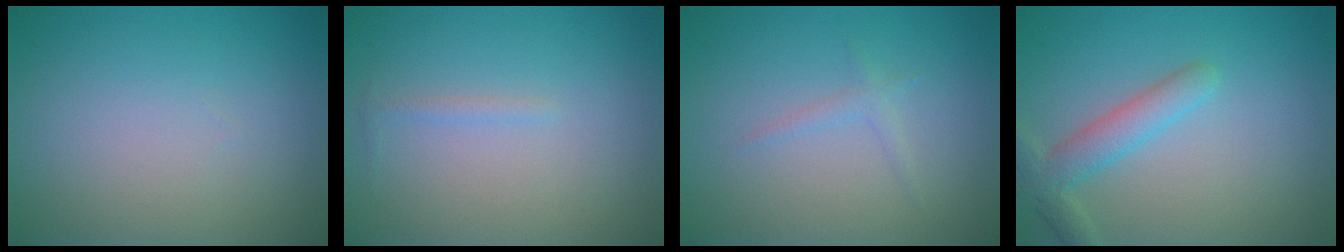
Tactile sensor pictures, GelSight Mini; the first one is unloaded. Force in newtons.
{"total": 0.7, "press": 0.7, "slide": 0.0}
{"total": 0.9, "press": 0.9, "slide": 0.1}
{"total": 3.2, "press": 3.2, "slide": 0.2}